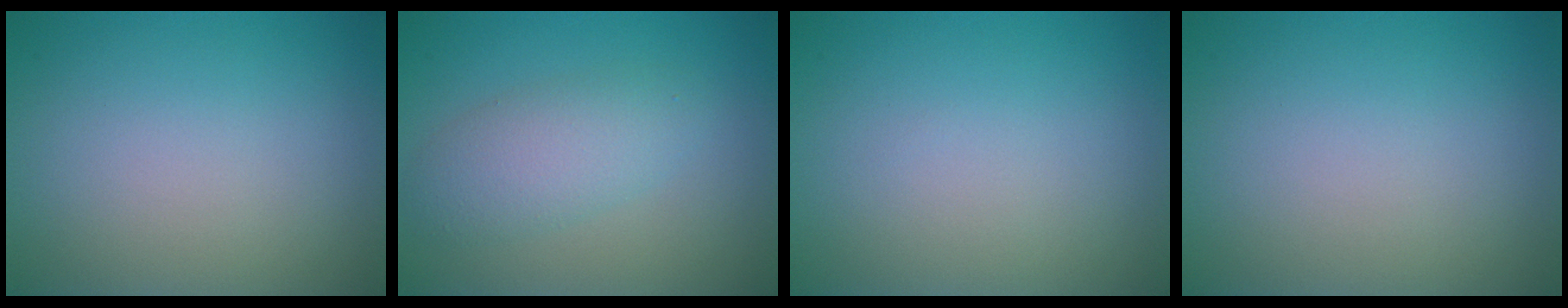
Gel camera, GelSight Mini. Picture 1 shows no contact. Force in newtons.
{"total": 3.7, "press": 3.7, "slide": 0.2}
{"total": 0.0}
{"total": 0.0}